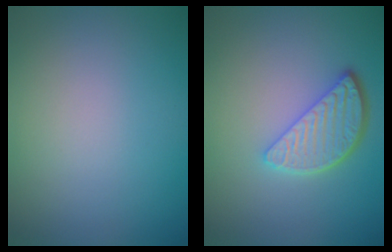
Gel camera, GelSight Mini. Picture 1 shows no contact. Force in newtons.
{"total": 3.6, "press": 3.0, "slide": 2.0}